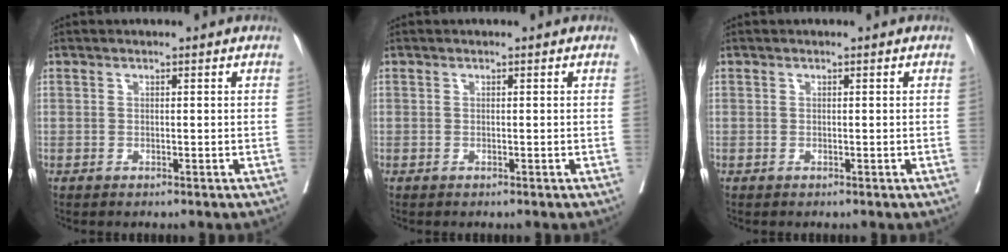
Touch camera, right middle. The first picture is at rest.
{"total": 0.0}
{"total": 0.0}